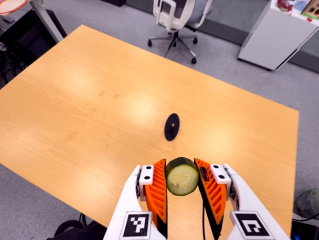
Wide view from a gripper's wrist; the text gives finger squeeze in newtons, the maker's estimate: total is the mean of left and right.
{"total": 10.6, "left": 9.9, "right": 11.4}